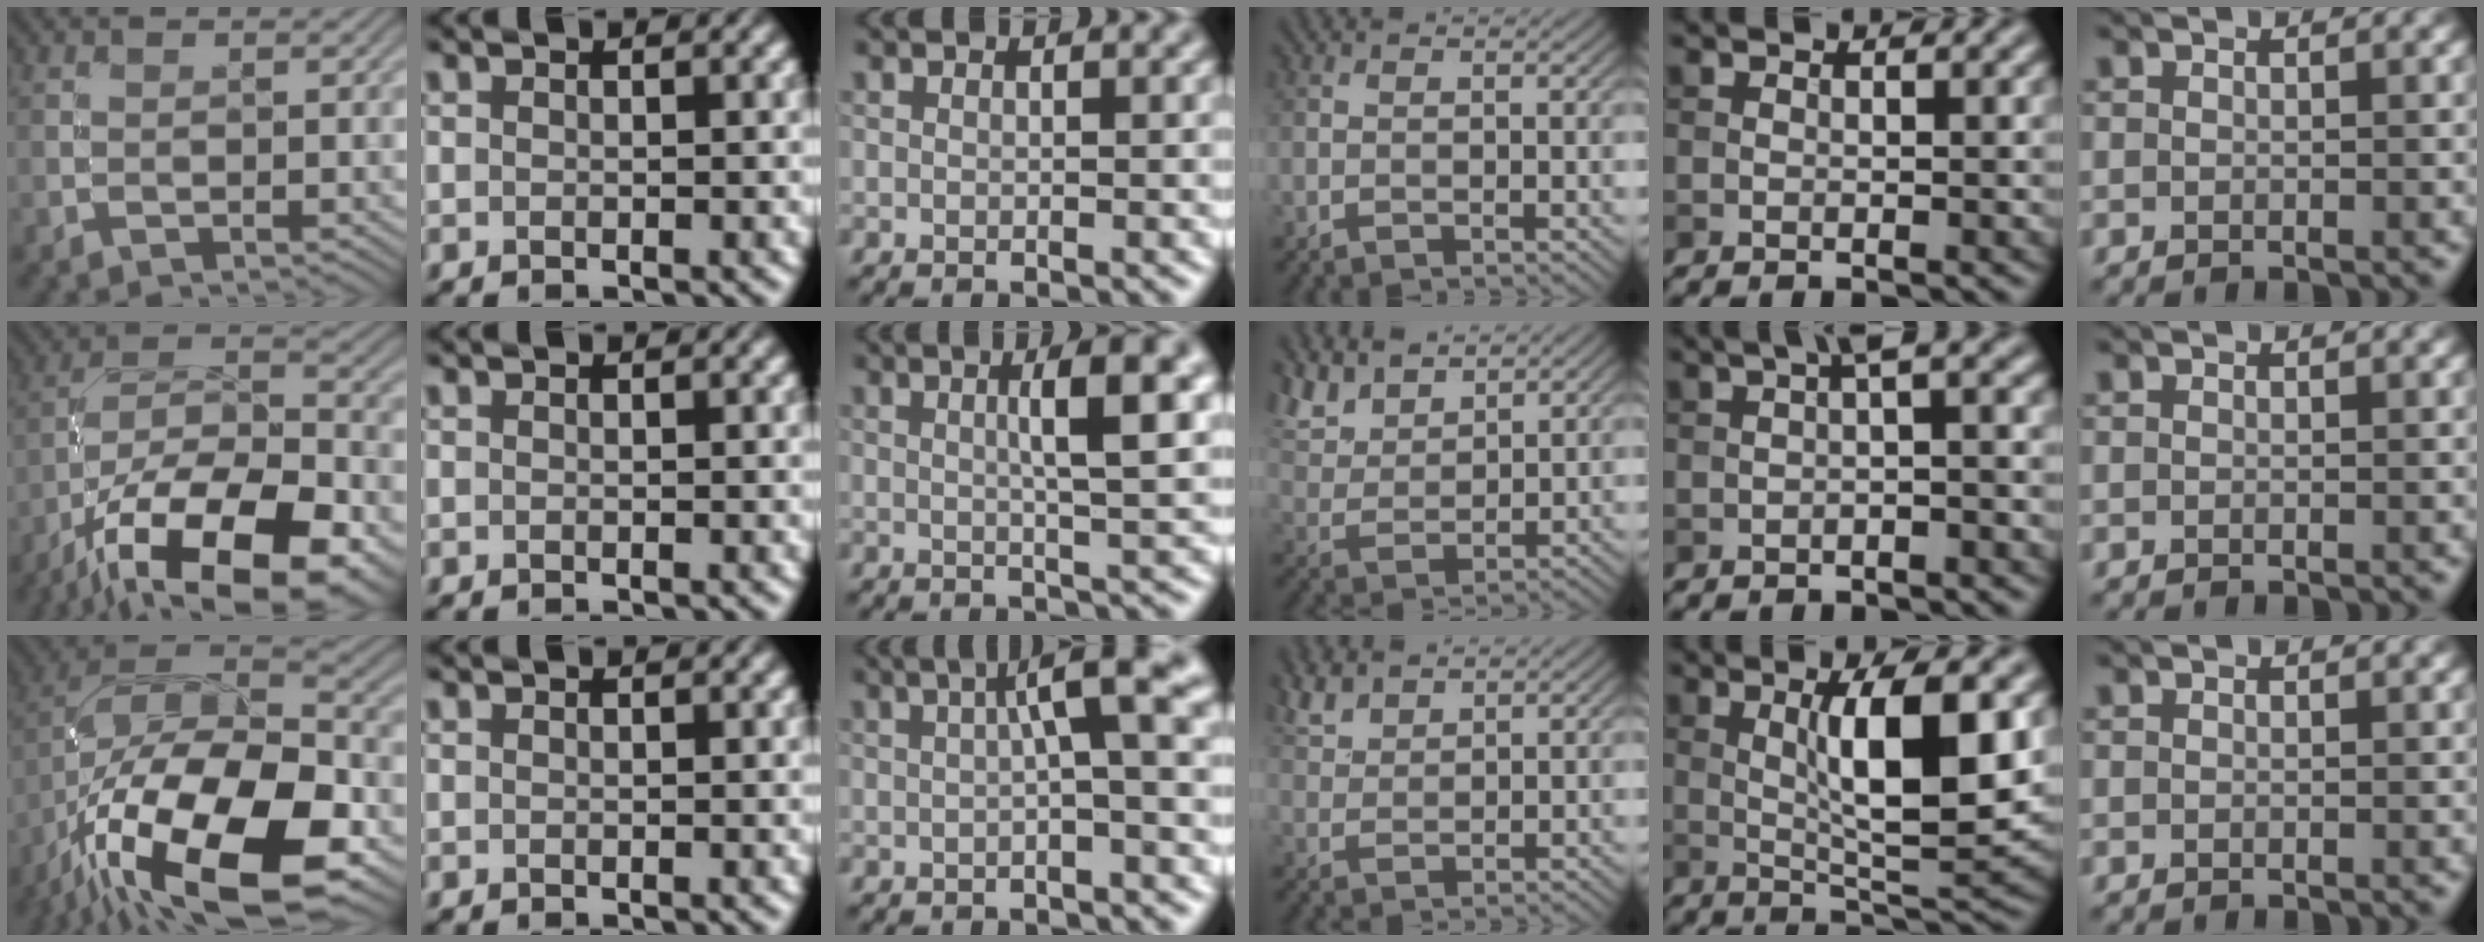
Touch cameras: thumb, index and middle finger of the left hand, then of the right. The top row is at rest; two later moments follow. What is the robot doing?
{"motion": "unscrew", "object": "medicine bottle"}